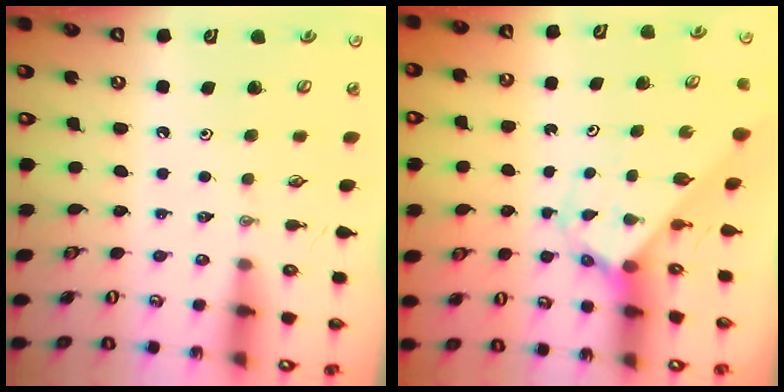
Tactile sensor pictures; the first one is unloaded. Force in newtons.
{"total": 2.8, "press": 2.8, "slide": 0.2}